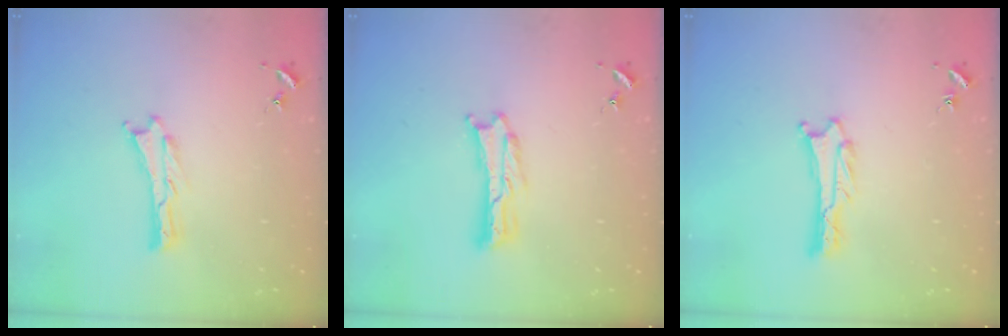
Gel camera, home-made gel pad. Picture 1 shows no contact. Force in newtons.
{"total": 1.0, "press": 1.0, "slide": 0.2}
{"total": 1.3, "press": 1.3, "slide": 0.0}